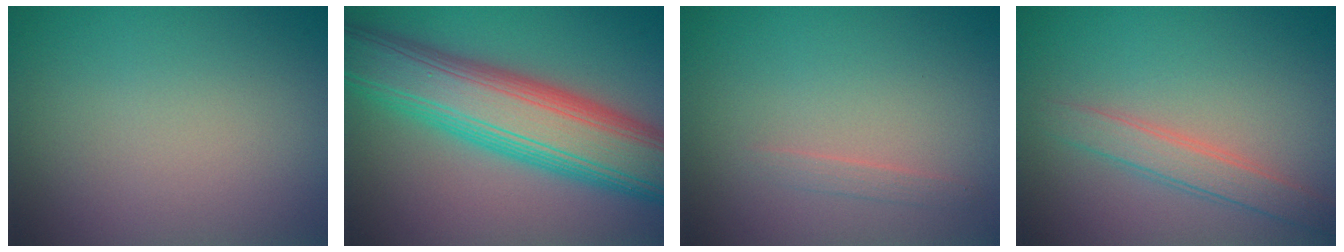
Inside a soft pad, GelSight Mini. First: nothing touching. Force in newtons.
{"total": 11.5, "press": 11.5, "slide": 0.3}
{"total": 0.8, "press": 0.8, "slide": 0.0}
{"total": 2.5, "press": 2.5, "slide": 0.1}